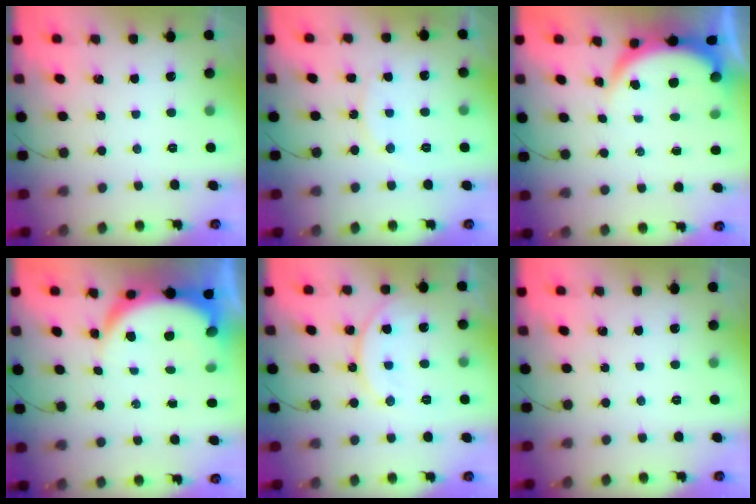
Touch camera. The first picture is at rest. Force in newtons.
{"total": 9.2, "press": 9.2, "slide": 0.4}
{"total": 4.9, "press": 4.7, "slide": 1.1}
{"total": 8.9, "press": 8.9, "slide": 1.0}
{"total": 10.5, "press": 10.5, "slide": 0.8}
{"total": 0.0}